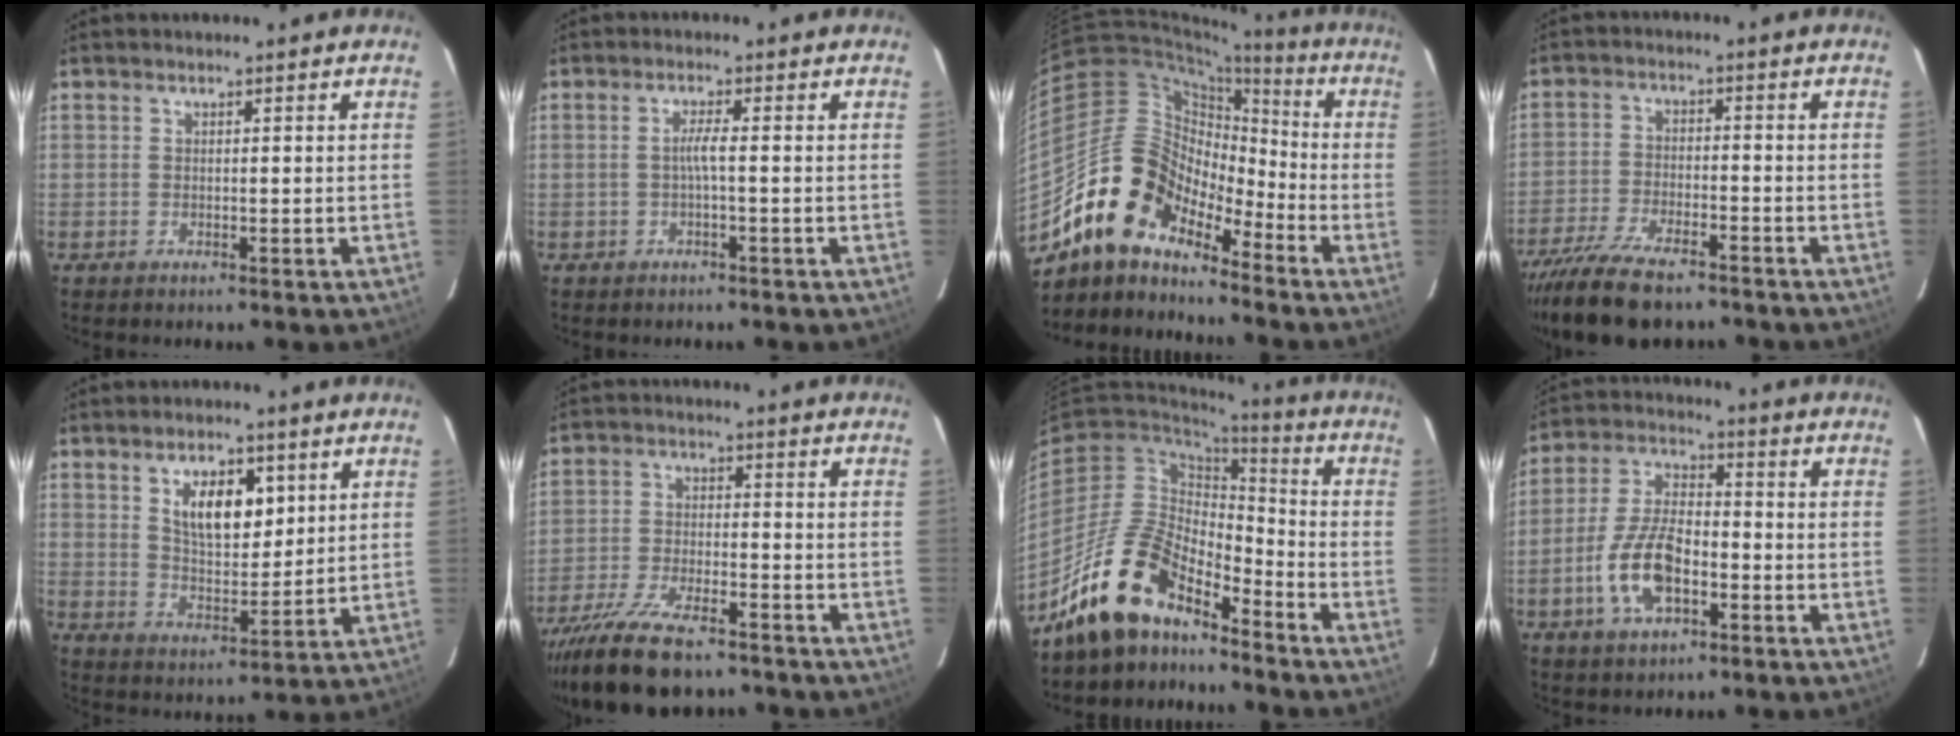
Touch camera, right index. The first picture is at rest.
{"total": 2.0, "force": [-0.6, -0.4, 1.8], "torque": [-0.034, 0.002, -0.012]}
{"total": 14.1, "force": [-11.4, 6.3, 5.5], "torque": [-0.094, 0.025, -0.225]}
{"total": 13.4, "force": [-10.8, 4.2, 6.8], "torque": [-0.156, -0.028, -0.191]}
{"total": 9.5, "force": [3.8, 4.7, 7.3], "torque": [-0.121, 0.005, 0.074]}
{"total": 16.0, "force": [-12.8, 5.0, 8.3], "torque": [-0.177, -0.032, -0.221]}
{"total": 14.6, "force": [-11.3, 6.3, 6.9], "torque": [-0.146, 0.011, -0.208]}
{"total": 11.6, "force": [-4.4, 5.4, 9.2], "torque": [-0.198, 0.004, -0.080]}